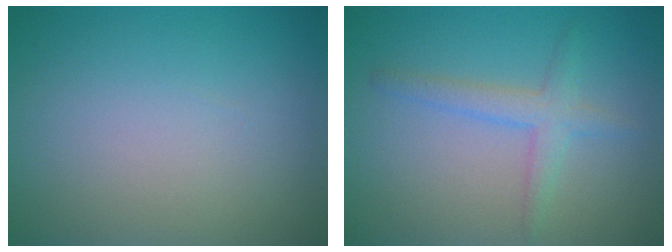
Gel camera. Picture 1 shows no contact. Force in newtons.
{"total": 2.4, "press": 2.4, "slide": 0.2}